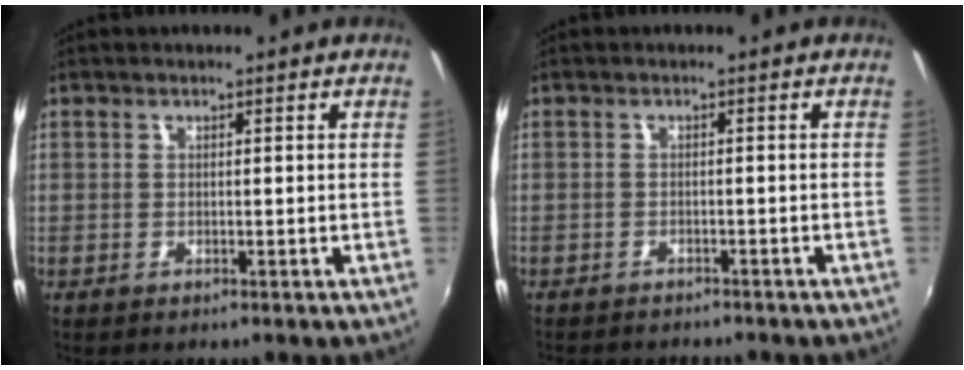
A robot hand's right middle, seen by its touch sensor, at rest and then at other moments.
{"total": 5.3, "force": [-4.9, 1.3, 1.8], "torque": [-0.046, -0.014, -0.069]}